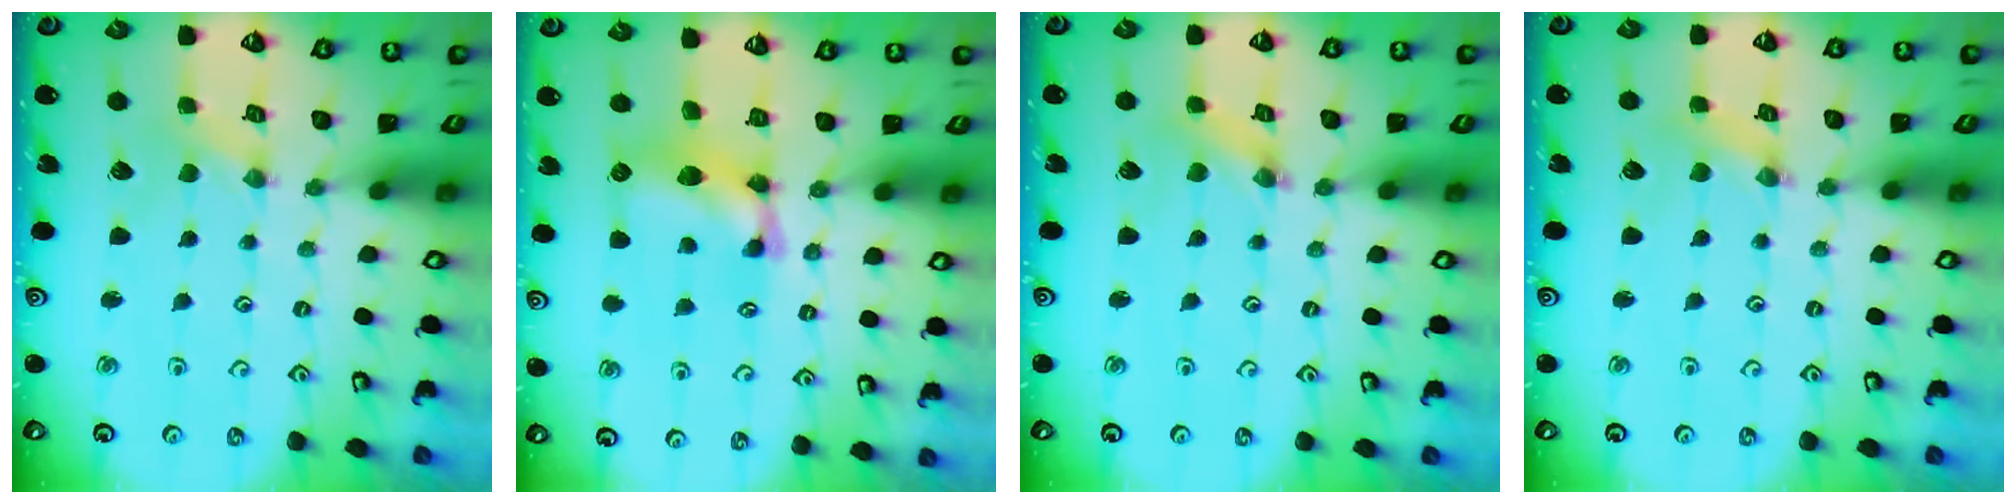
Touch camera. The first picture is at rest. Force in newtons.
{"total": 12.2, "press": 12.2, "slide": 0.6}
{"total": 1.5, "press": 1.4, "slide": 0.3}
{"total": 1.3, "press": 1.3, "slide": 0.3}